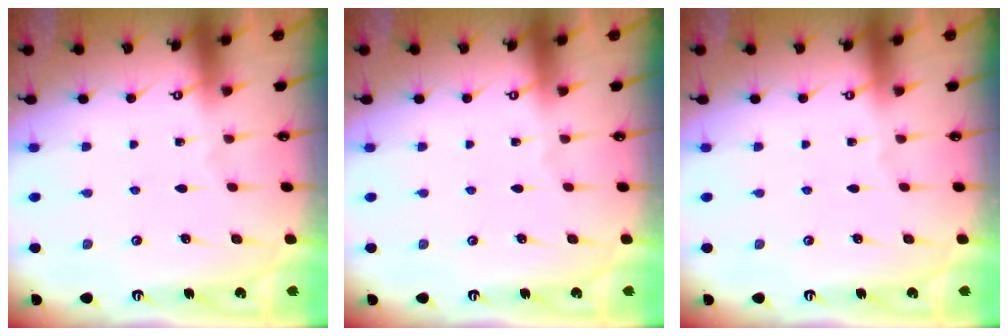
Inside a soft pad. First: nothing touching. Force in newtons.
{"total": 0.0}
{"total": 0.0}